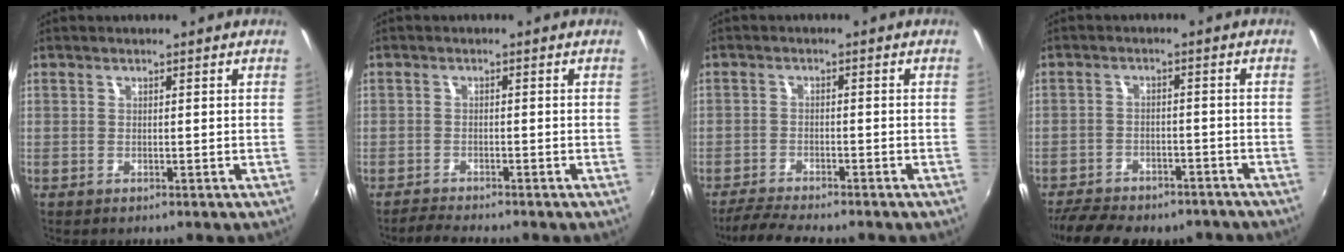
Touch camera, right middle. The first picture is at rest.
{"total": 2.4, "force": [-2.4, 0.2, 0.3], "torque": [-0.020, -0.004, -0.046]}
{"total": 5.3, "force": [-4.8, 0.5, 2.0], "torque": [-0.062, -0.008, -0.086]}
{"total": 15.7, "force": [-12.8, 5.9, 6.9], "torque": [-0.156, -0.020, -0.178]}